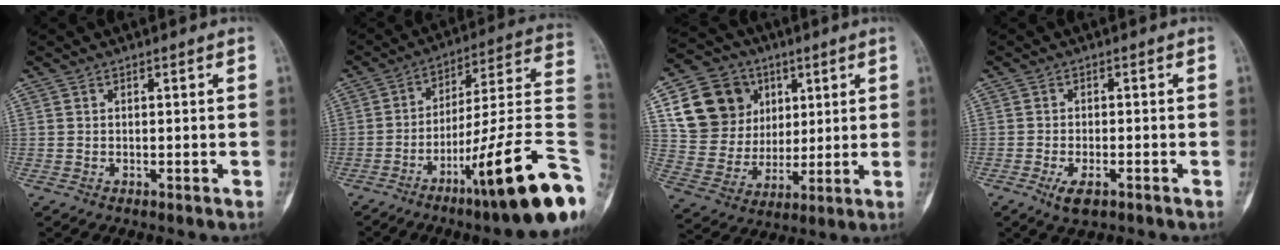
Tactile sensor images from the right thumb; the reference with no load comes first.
{"total": 23.6, "force": [-8.9, 2.9, 21.6], "torque": [-0.262, 0.052, -0.132]}
{"total": 16.8, "force": [6.2, 14.2, 6.6], "torque": [-0.087, -0.001, 0.119]}
{"total": 4.0, "force": [-2.1, 1.4, 3.1], "torque": [-0.062, 0.000, -0.035]}